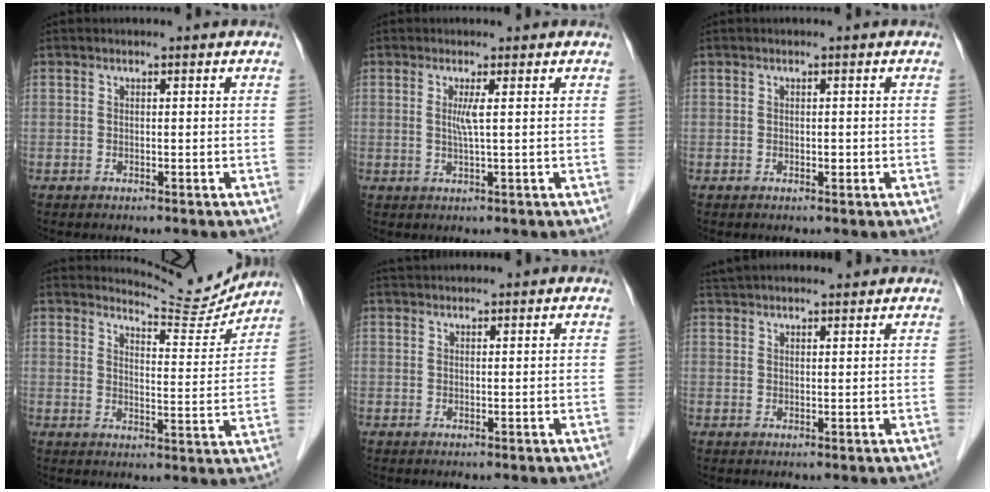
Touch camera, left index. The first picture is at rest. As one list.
[{"total": 2.0, "force": [0.4, -0.5, 1.9], "torque": [-0.041, -0.004, 0.010]}, {"total": 0.5, "force": [-0.1, 0.3, 0.4], "torque": [-0.008, 0.001, -0.003]}, {"total": 8.5, "force": [8.5, 0.2, -0.3], "torque": [-0.003, -0.025, 0.114]}, {"total": 1.3, "force": [1.3, -0.1, 0.2], "torque": [-0.005, 0.018, 0.031]}, {"total": 8.8, "force": [8.0, 1.5, 3.3], "torque": [-0.050, 0.035, 0.123]}]